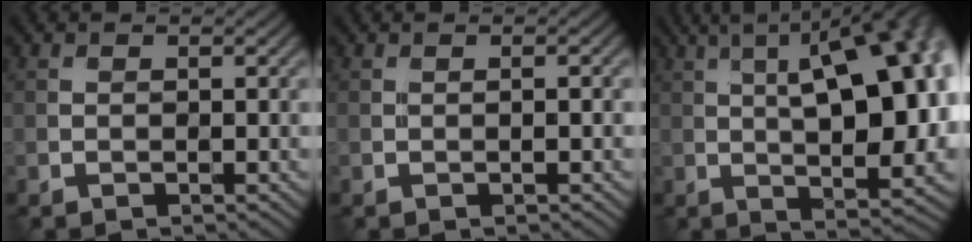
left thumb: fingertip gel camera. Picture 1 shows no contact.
{"total": 0.7, "force": [-0.1, -0.7, 0.2], "torque": [-0.008, 0.003, -0.001]}
{"total": 17.1, "force": [3.6, 5.8, 15.7], "torque": [-0.215, 0.043, 0.051]}